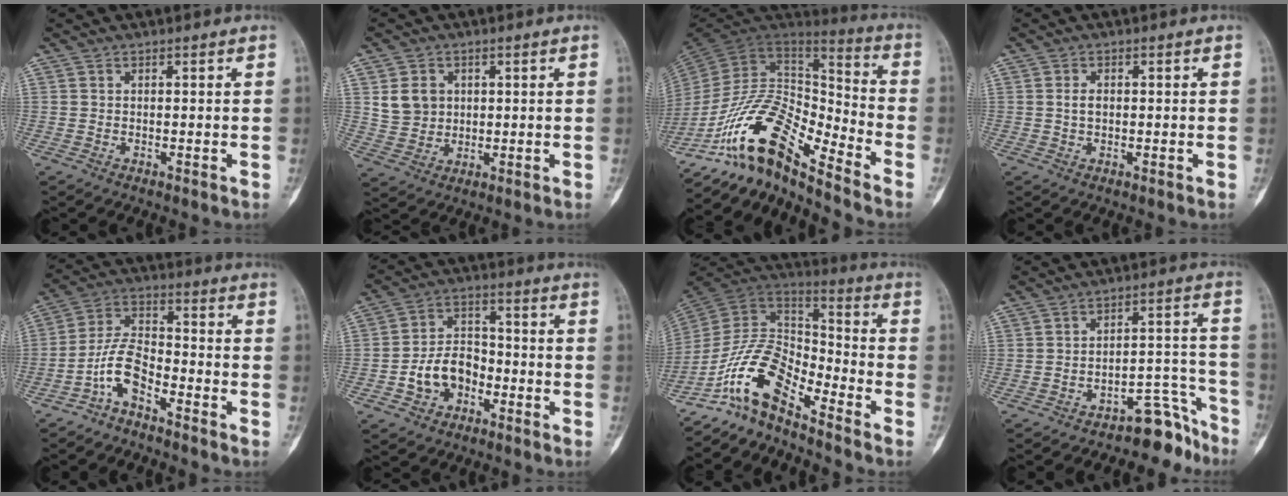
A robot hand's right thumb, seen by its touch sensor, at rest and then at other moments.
{"total": 6.4, "force": [1.7, 5.5, 2.9], "torque": [-0.032, -0.007, 0.041]}
{"total": 18.2, "force": [-13.0, 5.7, 11.4], "torque": [-0.192, 0.100, -0.242]}
{"total": 1.7, "force": [0.1, 1.1, 1.3], "torque": [-0.021, 0.004, -0.002]}
{"total": 7.6, "force": [-4.7, 3.1, 5.1], "torque": [-0.103, 0.056, -0.103]}
{"total": 9.4, "force": [-3.4, 6.9, 5.5], "torque": [-0.074, 0.041, -0.064]}
{"total": 12.6, "force": [-9.4, 4.6, 7.1], "torque": [-0.122, 0.098, -0.188]}
{"total": 8.3, "force": [-7.3, 3.1, 2.4], "torque": [0.010, 0.117, -0.111]}